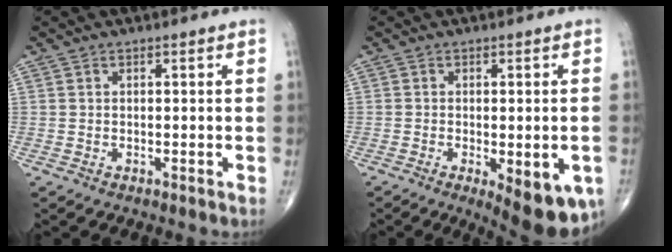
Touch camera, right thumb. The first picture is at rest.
{"total": 11.8, "force": [-4.6, 4.3, 10.0], "torque": [-0.115, -0.005, -0.053]}